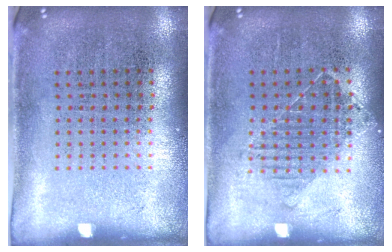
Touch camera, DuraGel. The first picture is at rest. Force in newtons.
{"total": 1.1, "press": 0.9, "slide": 0.6}